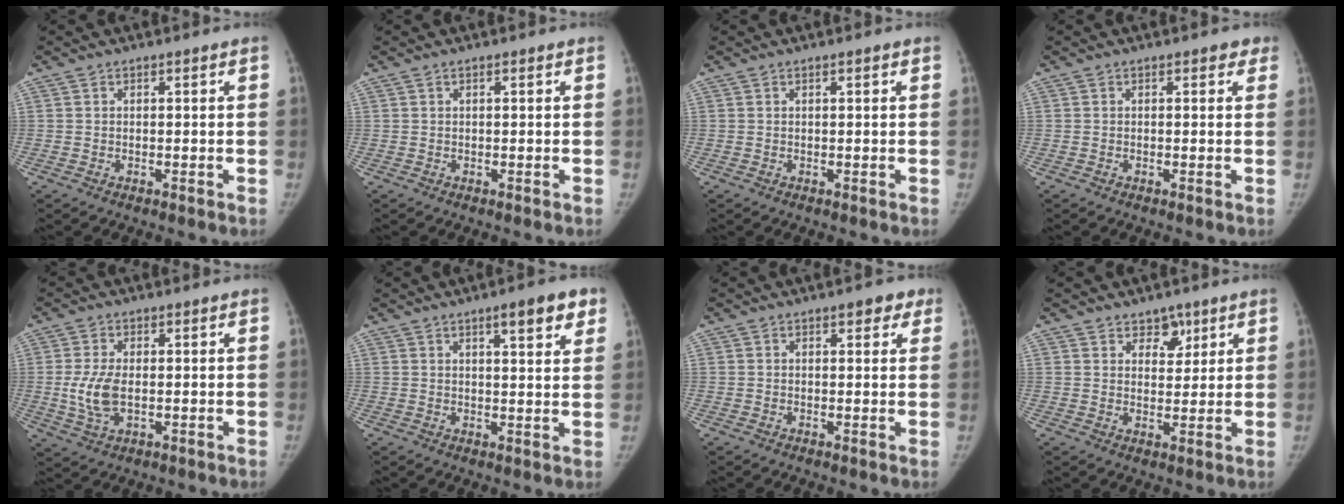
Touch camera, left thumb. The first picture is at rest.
{"total": 0.6, "force": [0.4, 0.1, 0.5], "torque": [-0.009, 0.003, 0.005]}
{"total": 0.7, "force": [0.4, 0.1, 0.5], "torque": [-0.008, 0.000, 0.005]}
{"total": 1.6, "force": [0.9, 1.0, 0.8], "torque": [0.009, 0.000, 0.004]}
{"total": 6.6, "force": [-0.3, 3.6, 5.5], "torque": [-0.122, -0.005, -0.001]}
{"total": 7.7, "force": [4.4, 2.0, 6.0], "torque": [-0.064, -0.017, 0.056]}
{"total": 3.5, "force": [2.0, 1.8, 2.3], "torque": [-0.008, -0.003, 0.019]}
{"total": 4.4, "force": [2.9, 2.7, 1.9], "torque": [0.000, -0.019, 0.046]}